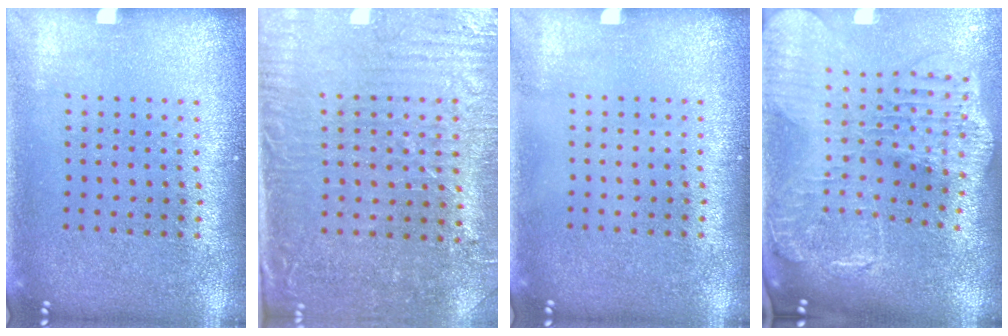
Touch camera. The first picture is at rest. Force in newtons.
{"total": 3.4, "press": 3.0, "slide": 1.6}
{"total": 0.0}
{"total": 2.9, "press": 2.4, "slide": 1.5}